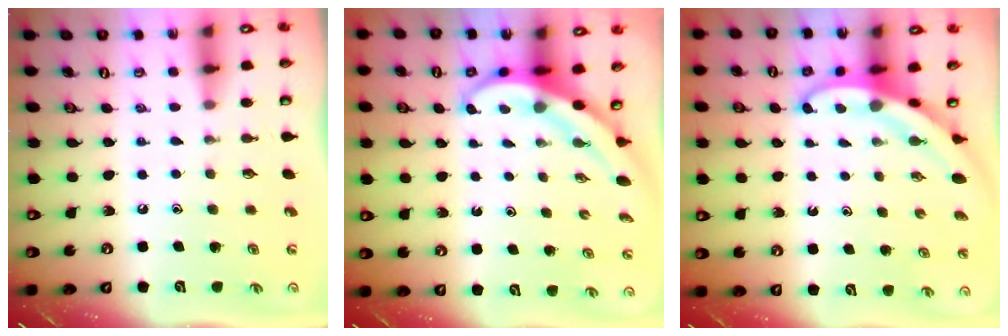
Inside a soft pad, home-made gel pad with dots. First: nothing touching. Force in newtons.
{"total": 4.0, "press": 3.9, "slide": 0.4}
{"total": 4.3, "press": 4.3, "slide": 0.3}